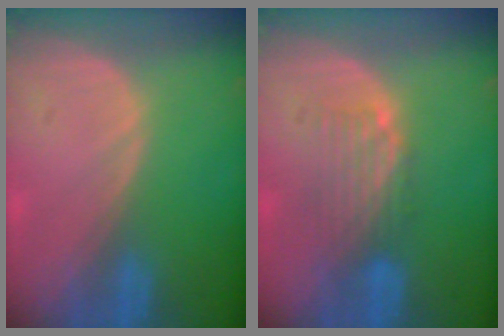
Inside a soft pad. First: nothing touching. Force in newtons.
{"total": 5.1, "press": 4.4, "slide": 2.6}